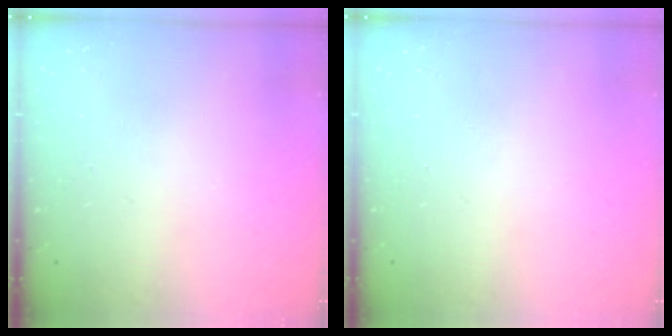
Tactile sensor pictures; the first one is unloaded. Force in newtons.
{"total": 0.6, "press": 0.0, "slide": 0.6}